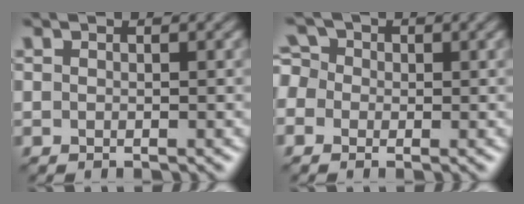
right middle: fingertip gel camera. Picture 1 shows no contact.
{"total": 4.2, "force": [-0.2, 3.8, 1.8], "torque": [-0.042, 0.034, -0.025]}